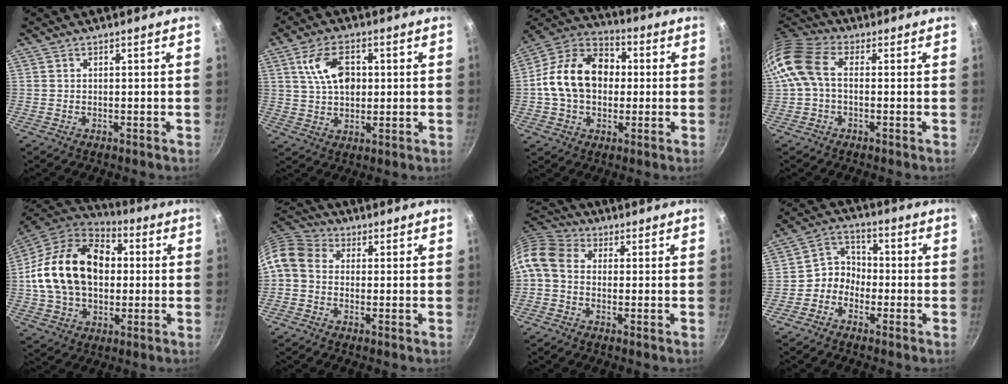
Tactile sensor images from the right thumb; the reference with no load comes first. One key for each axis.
{"total": 9.5, "fx": 2.1, "fy": 5.9, "fz": 7.2, "tx": -0.117, "ty": 0.000, "tz": 0.035}
{"total": 17.1, "fx": 0.4, "fy": 12.8, "fz": 11.3, "tx": -0.161, "ty": 0.036, "tz": -0.010}
{"total": 10.3, "fx": 0.2, "fy": 6.8, "fz": 7.7, "tx": -0.151, "ty": 0.031, "tz": -0.013}
{"total": 22.1, "fx": 1.8, "fy": 15.8, "fz": 15.4, "tx": -0.250, "ty": 0.033, "tz": 0.025}
{"total": 7.4, "fx": -0.6, "fy": 5.7, "fz": 4.6, "tx": -0.089, "ty": 0.032, "tz": -0.030}
{"total": 9.3, "fx": -0.8, "fy": 6.7, "fz": 6.3, "tx": -0.134, "ty": 0.033, "tz": -0.033}
{"total": 5.7, "fx": -2.4, "fy": 4.7, "fz": 2.1, "tx": -0.005, "ty": 0.040, "tz": -0.061}